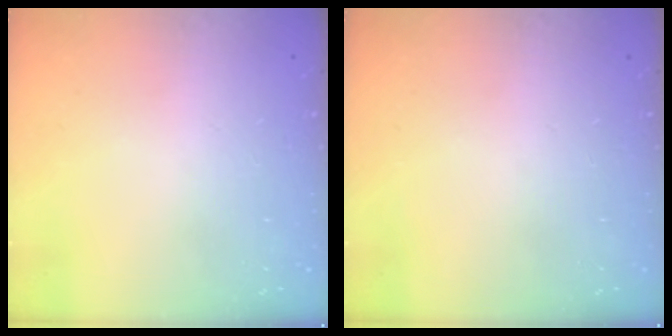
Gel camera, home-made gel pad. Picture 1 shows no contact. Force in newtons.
{"total": 0.0}